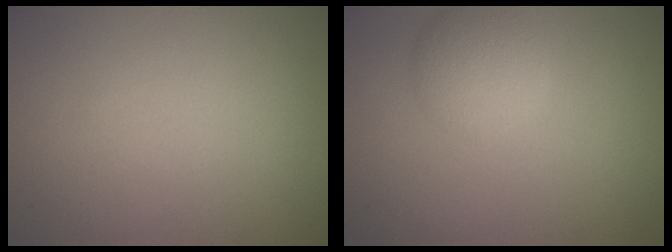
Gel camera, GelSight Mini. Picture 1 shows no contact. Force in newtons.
{"total": 3.4, "press": 3.4, "slide": 0.1}